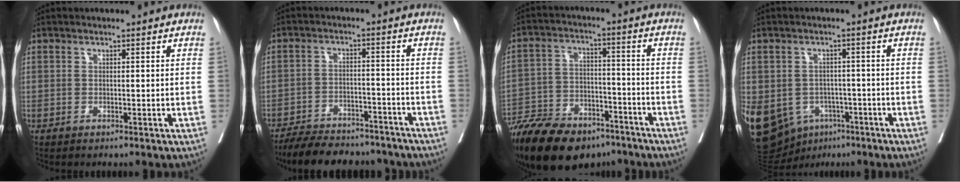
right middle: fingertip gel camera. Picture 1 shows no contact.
{"total": 16.0, "force": [-14.2, 4.5, 5.8], "torque": [-0.106, 0.002, -0.198]}
{"total": 20.2, "force": [-15.2, 8.4, 10.2], "torque": [-0.224, -0.016, -0.251]}
{"total": 23.7, "force": [-10.0, 18.4, 11.0], "torque": [-0.347, -0.013, -0.136]}